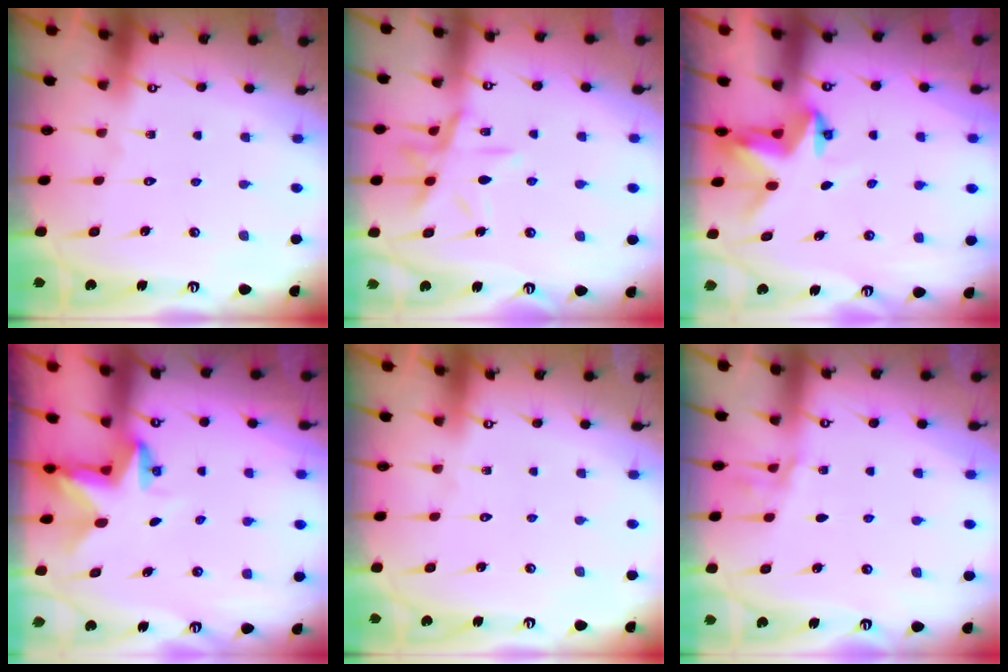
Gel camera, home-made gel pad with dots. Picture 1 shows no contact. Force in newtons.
{"total": 12.4, "press": 12.4, "slide": 0.9}
{"total": 3.4, "press": 3.4, "slide": 0.2}
{"total": 2.8, "press": 2.8, "slide": 0.2}
{"total": 0.0}
{"total": 1.3, "press": 1.2, "slide": 0.3}